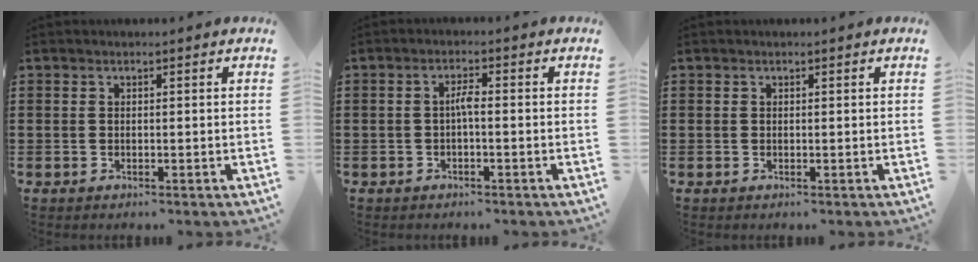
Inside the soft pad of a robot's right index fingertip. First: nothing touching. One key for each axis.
{"total": 2.2, "fx": -0.4, "fy": 0.3, "fz": 2.1, "tx": -0.041, "ty": 0.003, "tz": -0.010}
{"total": 0.0}